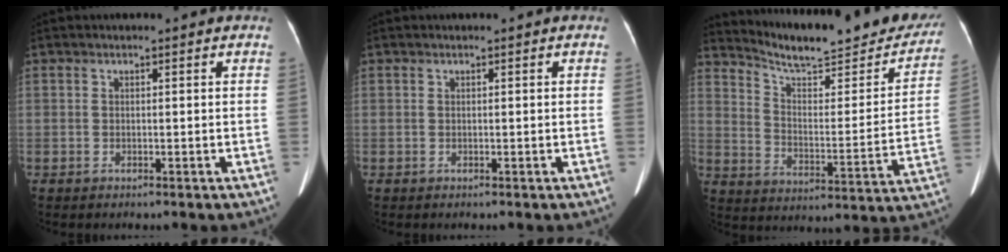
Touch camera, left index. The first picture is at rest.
{"total": 0.0}
{"total": 23.2, "force": [21.1, 3.7, 8.8], "torque": [-0.123, -0.050, 0.284]}